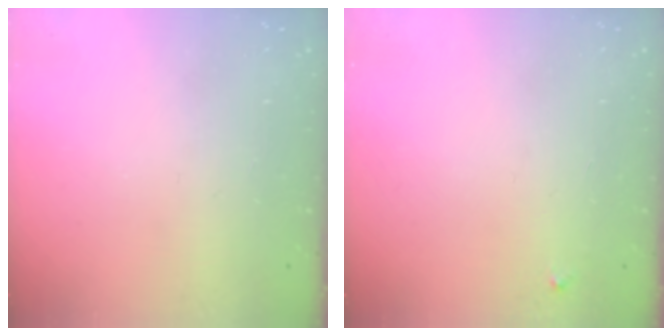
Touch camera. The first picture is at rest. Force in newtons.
{"total": 2.3, "press": 2.3, "slide": 0.2}